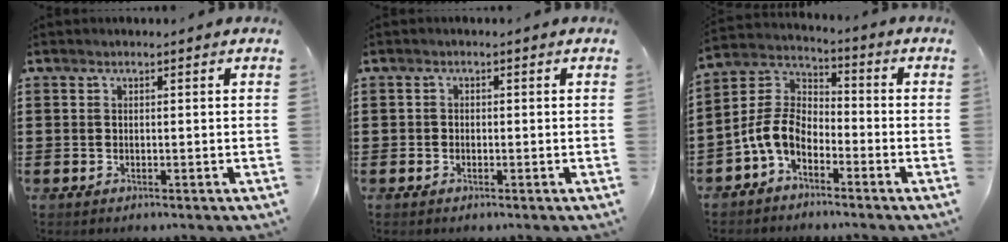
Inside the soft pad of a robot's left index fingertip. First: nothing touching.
{"total": 0.8, "force": [-0.5, 0.6, 0.2], "torque": [-0.006, 0.001, -0.010]}
{"total": 7.0, "force": [-4.1, 3.8, 4.1], "torque": [-0.119, -0.006, -0.091]}